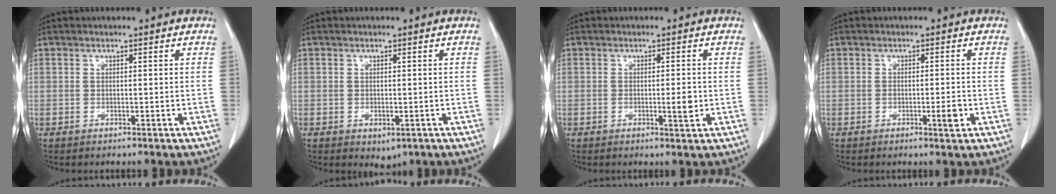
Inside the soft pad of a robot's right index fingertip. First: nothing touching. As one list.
[{"total": 2.1, "force": [-0.9, 1.3, 1.4], "torque": [-0.014, -0.003, -0.001]}, {"total": 2.5, "force": [-0.4, 0.4, 2.4], "torque": [-0.038, -0.003, -0.007]}, {"total": 2.3, "force": [-0.8, 0.3, 2.1], "torque": [-0.033, -0.003, -0.012]}]